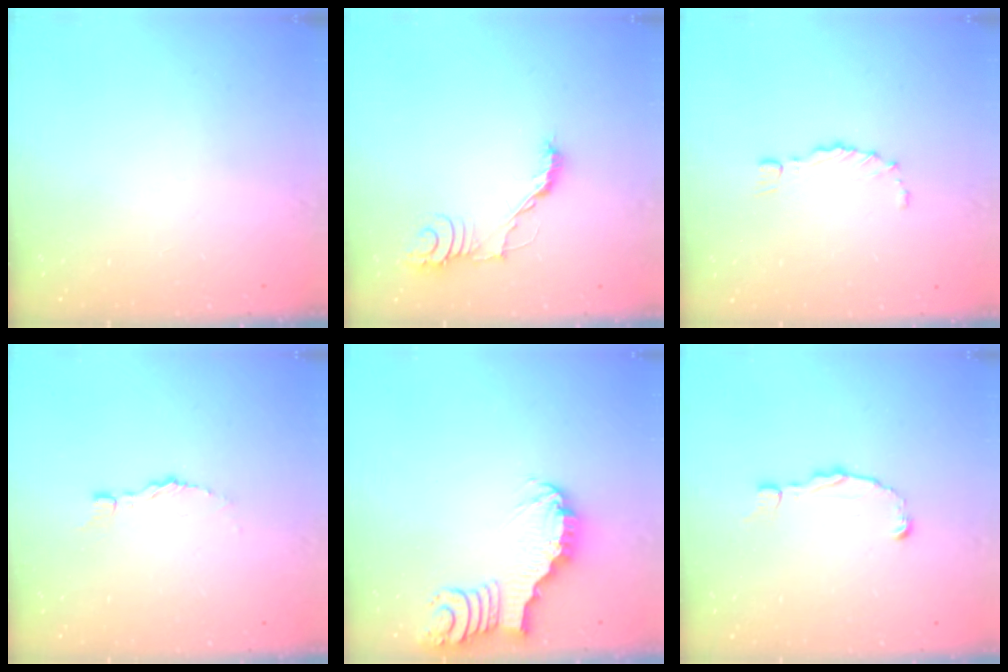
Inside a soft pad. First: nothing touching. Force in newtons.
{"total": 9.8, "press": 9.7, "slide": 0.7}
{"total": 0.9, "press": 0.9, "slide": 0.4}
{"total": 3.1, "press": 3.1, "slide": 0.2}
{"total": 3.1, "press": 3.1, "slide": 0.3}
{"total": 2.5, "press": 2.5, "slide": 0.2}